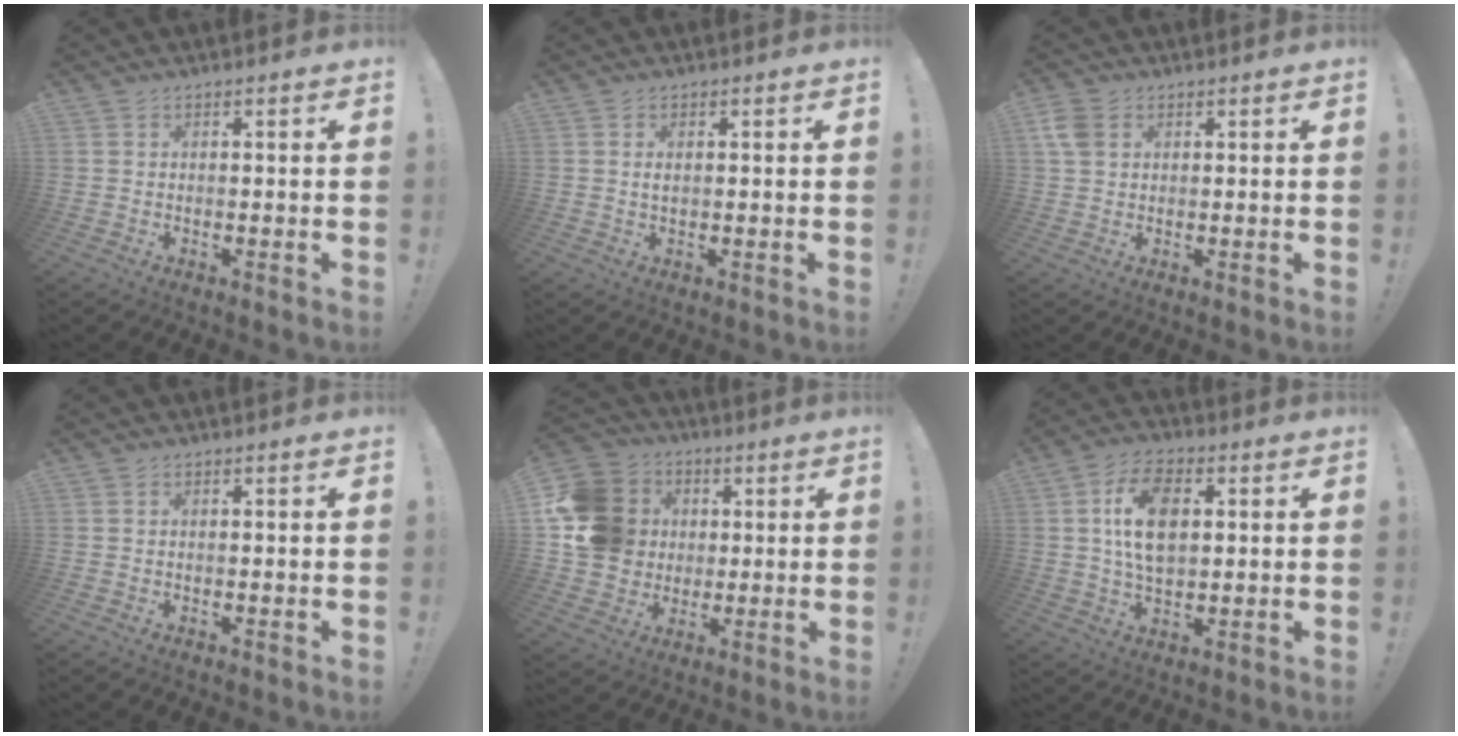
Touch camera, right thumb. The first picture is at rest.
{"total": 1.3, "force": [0.3, 0.5, 1.1], "torque": [-0.017, -0.001, 0.004]}
{"total": 5.4, "force": [2.1, 3.7, 3.3], "torque": [-0.066, 0.000, 0.043]}
{"total": 0.0}
{"total": 17.4, "force": [2.1, 15.5, 7.7], "torque": [-0.131, 0.000, 0.059]}
{"total": 13.4, "force": [2.5, 8.1, 10.4], "torque": [-0.181, 0.005, 0.043]}